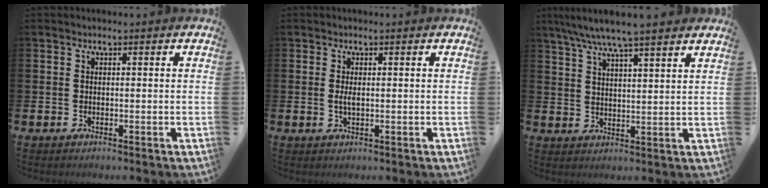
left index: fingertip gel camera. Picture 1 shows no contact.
{"total": 1.4, "force": [0.1, 0.5, 1.3], "torque": [-0.021, 0.002, -0.001]}
{"total": 6.7, "force": [6.2, 0.2, 2.6], "torque": [-0.072, -0.020, 0.112]}